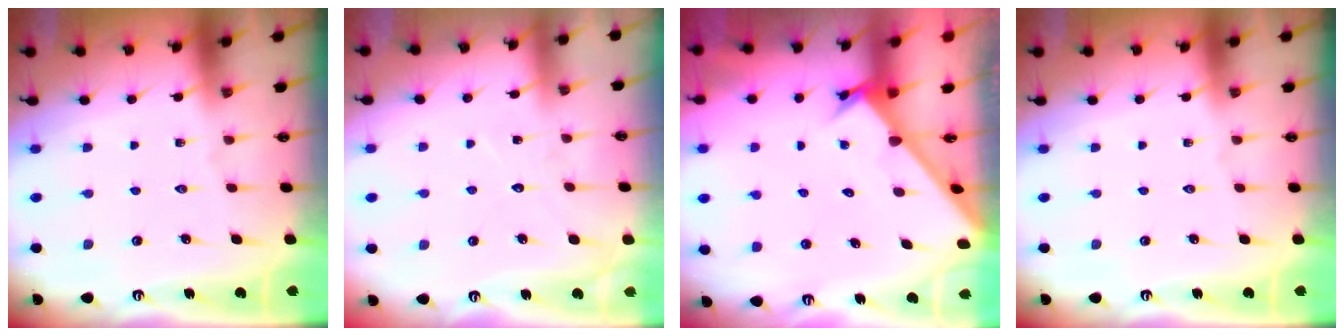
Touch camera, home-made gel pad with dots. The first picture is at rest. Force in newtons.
{"total": 5.3, "press": 5.2, "slide": 0.6}
{"total": 2.7, "press": 2.7, "slide": 0.2}
{"total": 0.0}